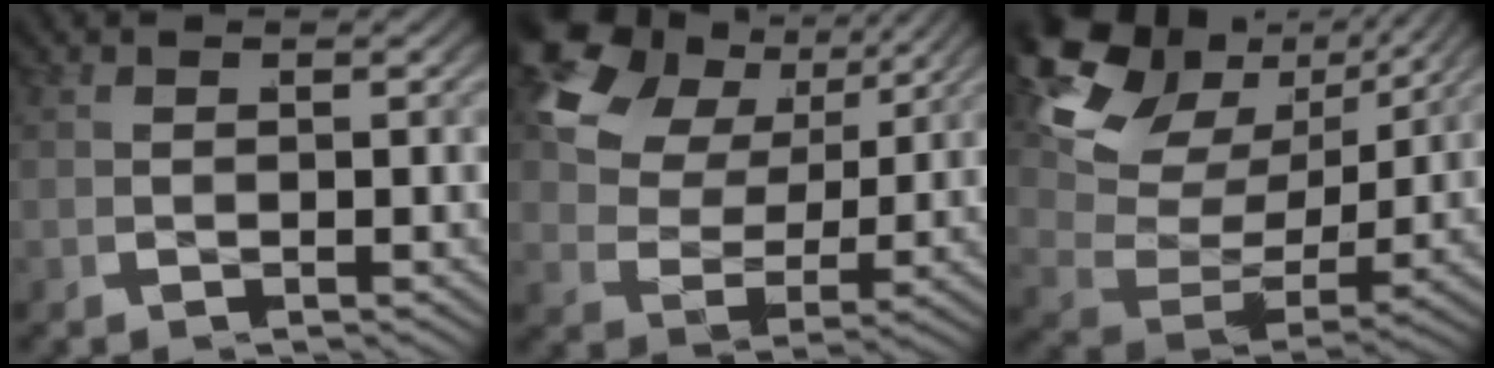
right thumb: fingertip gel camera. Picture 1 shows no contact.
{"total": 10.0, "force": [3.4, 7.3, 5.9], "torque": [-0.129, 0.004, 0.040]}
{"total": 9.4, "force": [3.6, 5.7, 6.5], "torque": [-0.135, -0.006, 0.051]}